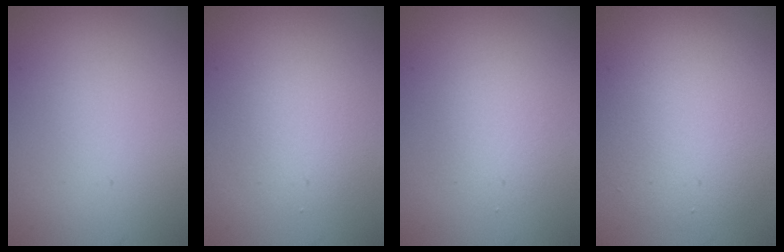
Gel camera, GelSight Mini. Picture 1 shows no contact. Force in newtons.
{"total": 2.3, "press": 2.3, "slide": 0.1}
{"total": 2.0, "press": 1.9, "slide": 0.2}
{"total": 5.9, "press": 5.9, "slide": 0.4}